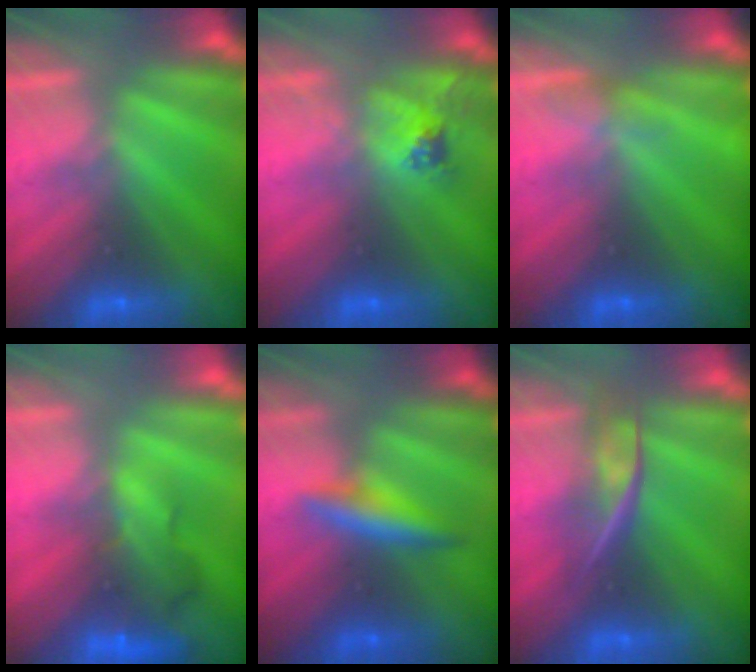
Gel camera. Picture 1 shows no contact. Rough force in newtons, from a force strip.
{"total": 2.5}
{"total": 3.5}
{"total": 9.9}
{"total": 2.1}
{"total": 2.4}